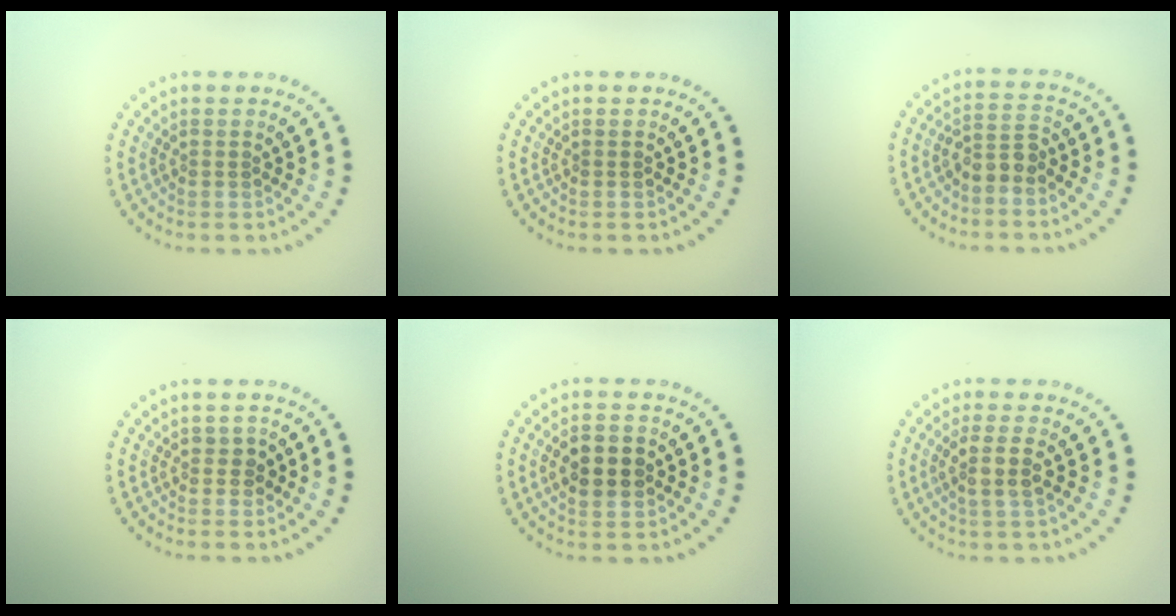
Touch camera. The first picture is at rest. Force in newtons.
{"total": 0.0}
{"total": 2.4, "press": 2.1, "slide": 1.2}
{"total": 1.1, "press": 1.0, "slide": 0.4}
{"total": 4.1, "press": 4.1, "slide": 0.3}
{"total": 2.3, "press": 2.0, "slide": 1.1}